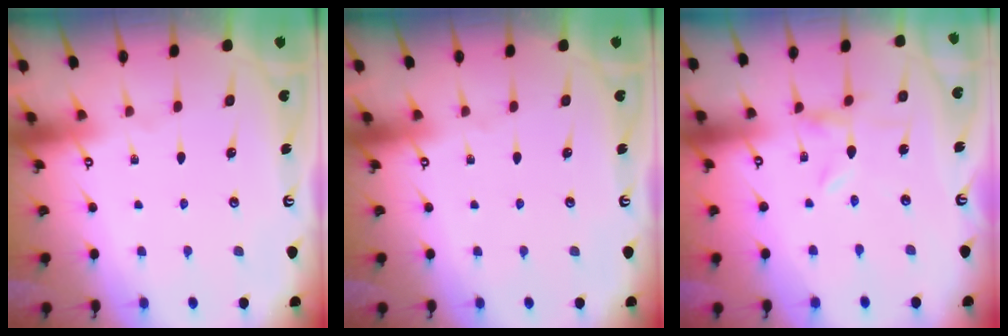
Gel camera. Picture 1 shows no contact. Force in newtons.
{"total": 0.0}
{"total": 0.0}